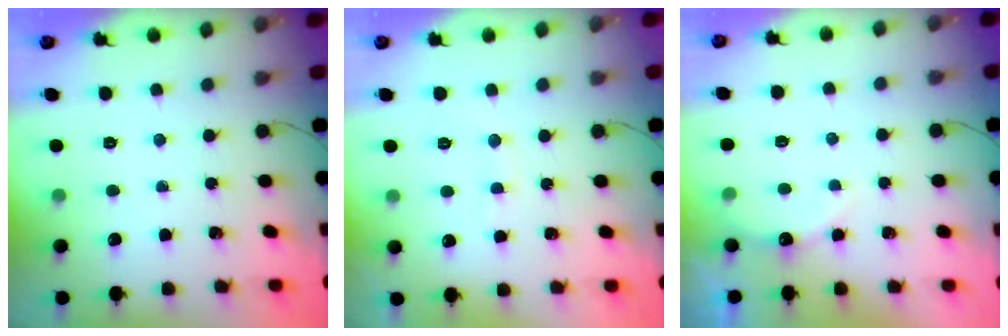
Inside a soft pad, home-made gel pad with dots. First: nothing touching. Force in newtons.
{"total": 6.6, "press": 6.5, "slide": 1.2}
{"total": 8.3, "press": 8.2, "slide": 1.4}